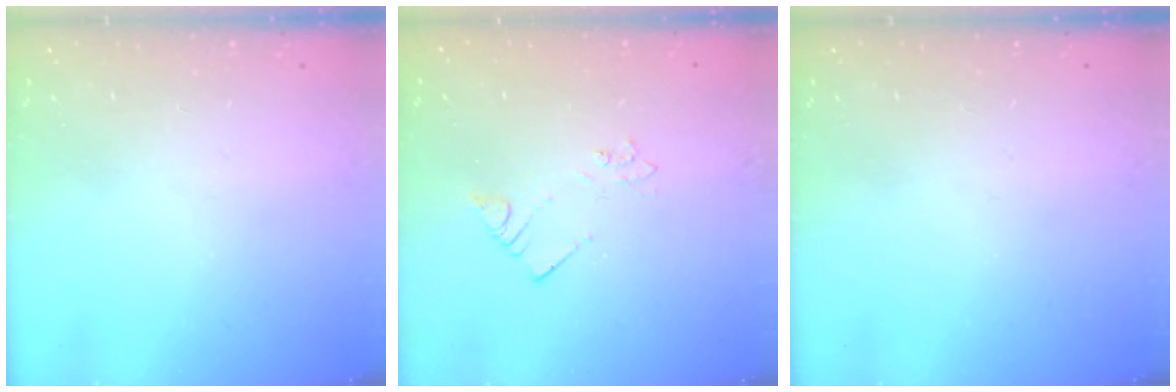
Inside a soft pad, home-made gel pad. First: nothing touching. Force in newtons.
{"total": 2.1, "press": 2.1, "slide": 0.4}
{"total": 0.0}